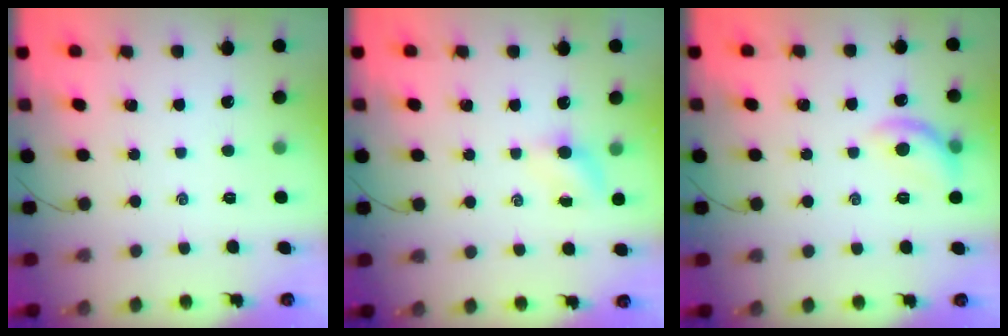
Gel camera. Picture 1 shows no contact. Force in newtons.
{"total": 4.8, "press": 4.6, "slide": 1.0}
{"total": 9.6, "press": 9.6, "slide": 0.1}